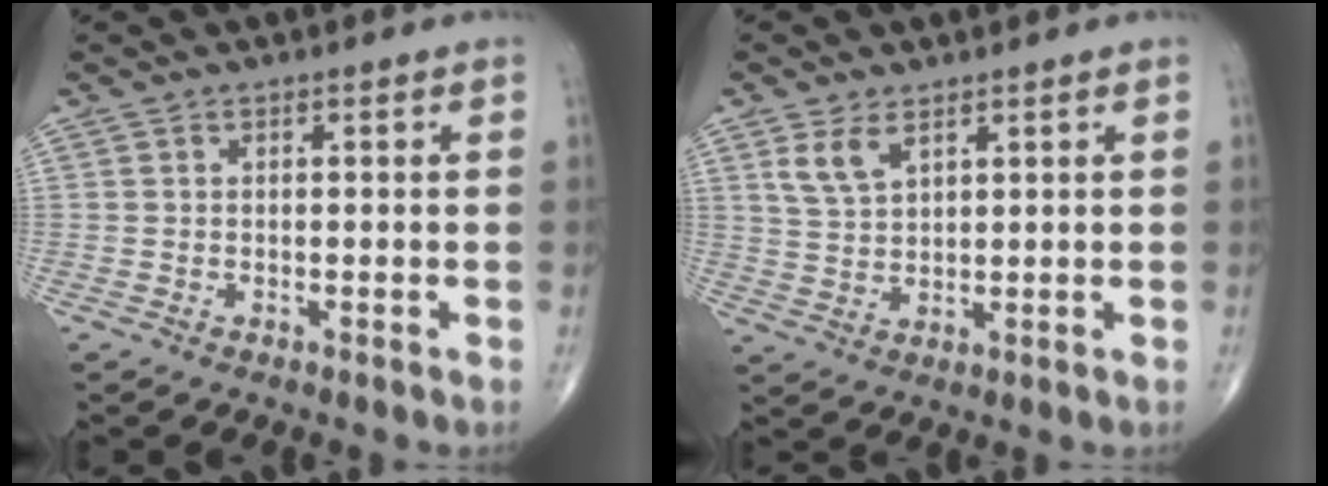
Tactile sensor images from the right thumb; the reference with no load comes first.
{"total": 4.9, "force": [2.8, 2.5, 3.1], "torque": [-0.057, -0.011, 0.062]}